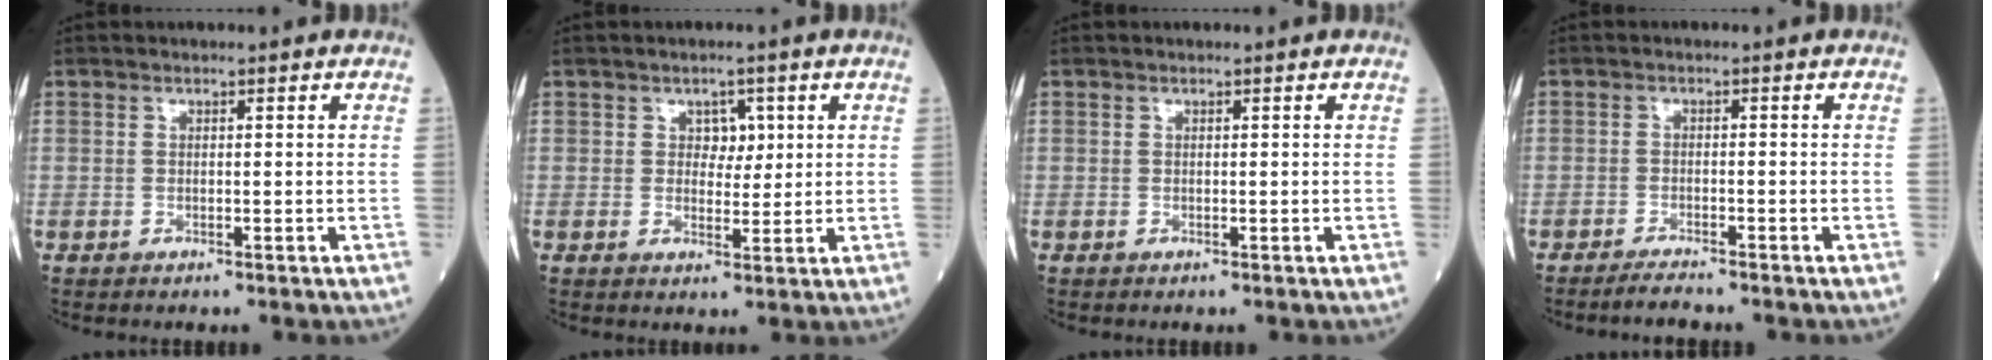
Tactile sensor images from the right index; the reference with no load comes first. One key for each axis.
{"total": 3.0, "fx": 1.0, "fy": 2.1, "fz": 1.9, "tx": -0.016, "ty": 0.003, "tz": 0.014}
{"total": 0.0}
{"total": 2.7, "fx": -2.5, "fy": -0.2, "fz": 0.8, "tx": -0.020, "ty": -0.008, "tz": -0.047}